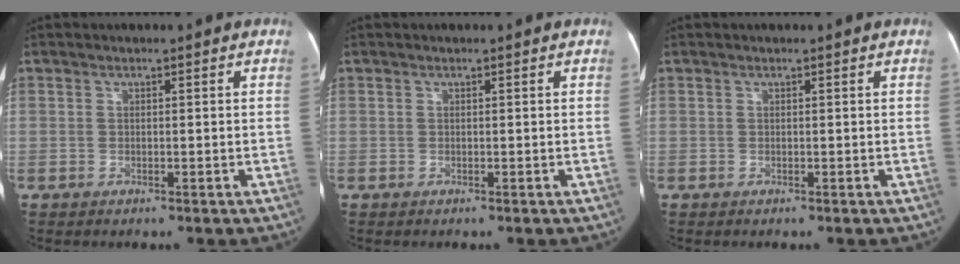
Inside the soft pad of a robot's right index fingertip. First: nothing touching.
{"total": 0.0}
{"total": 0.0}